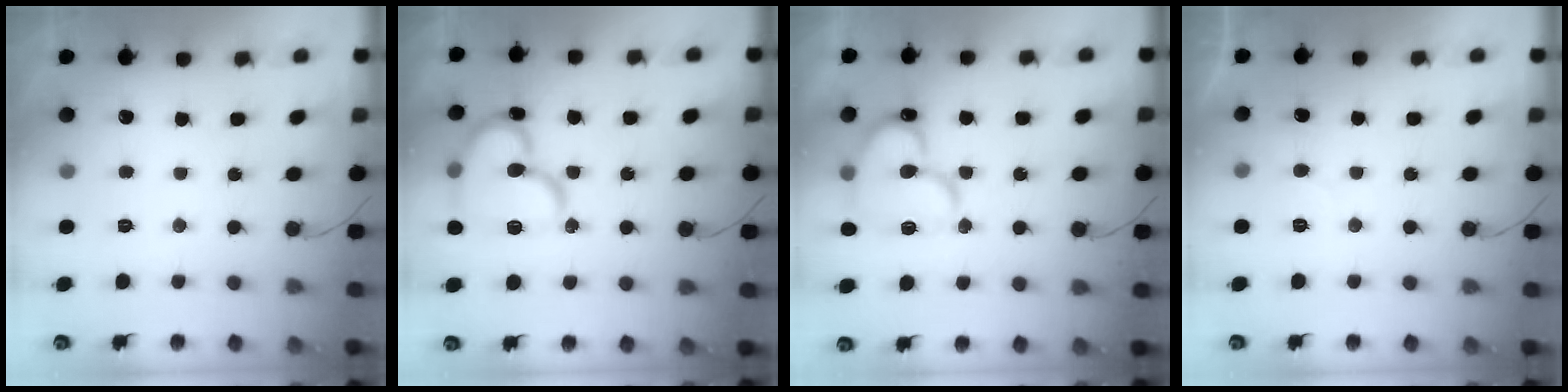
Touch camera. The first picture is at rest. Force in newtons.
{"total": 18.4, "press": 18.2, "slide": 2.4}
{"total": 16.7, "press": 16.6, "slide": 2.0}
{"total": 5.3, "press": 5.3, "slide": 0.3}